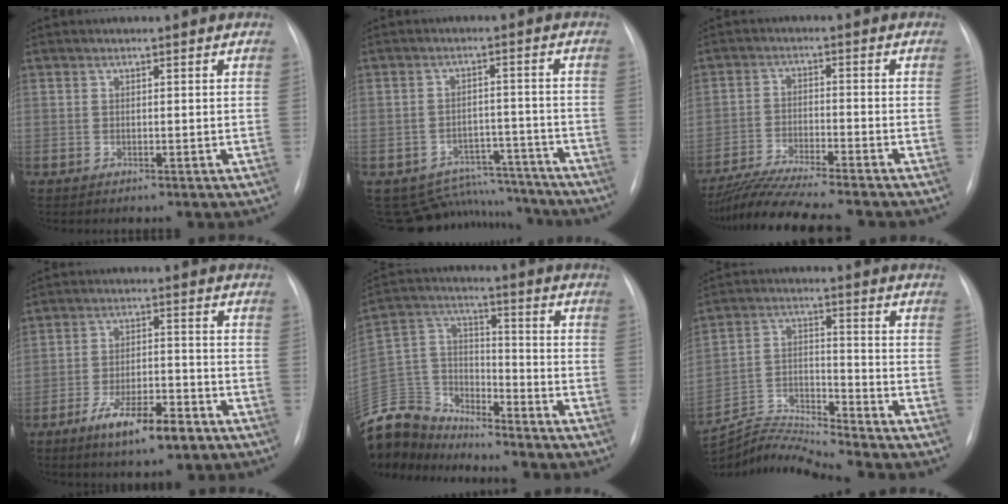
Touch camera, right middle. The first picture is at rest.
{"total": 10.5, "force": [-9.9, 3.7, -0.4], "torque": [0.009, 0.035, -0.129]}
{"total": 12.2, "force": [-10.8, -0.3, 5.7], "torque": [-0.101, -0.019, -0.177]}
{"total": 9.0, "force": [-5.4, 2.6, 6.8], "torque": [-0.124, -0.008, -0.084]}
{"total": 16.2, "force": [-15.2, 4.9, 2.9], "torque": [-0.075, 0.034, -0.280]}
{"total": 11.0, "force": [-10.8, -2.3, 0.1], "torque": [-0.016, 0.027, -0.202]}